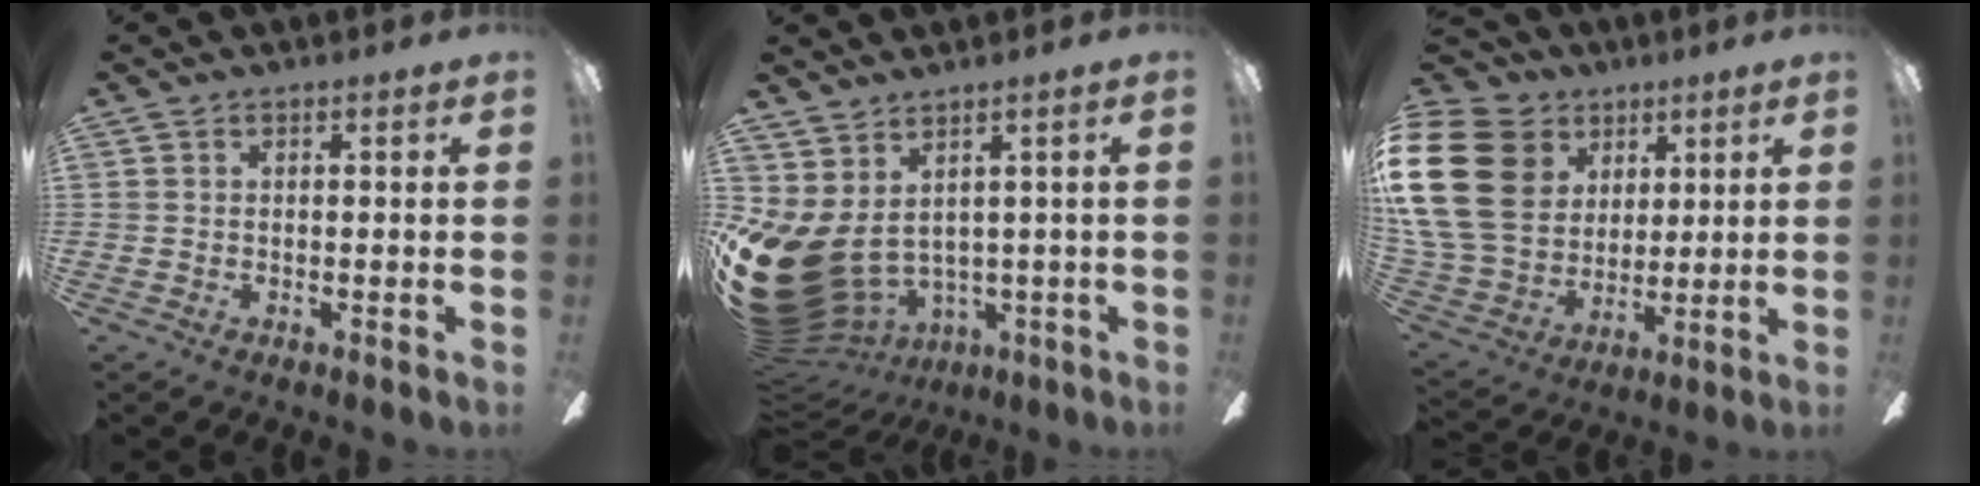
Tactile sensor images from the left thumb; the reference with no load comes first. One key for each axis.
{"total": 14.2, "fx": -1.3, "fy": 9.5, "fz": 10.4, "tx": -0.224, "ty": -0.029, "tz": -0.003}
{"total": 24.7, "fx": 7.0, "fy": 19.4, "fz": 13.6, "tx": -0.314, "ty": -0.017, "tz": 0.142}